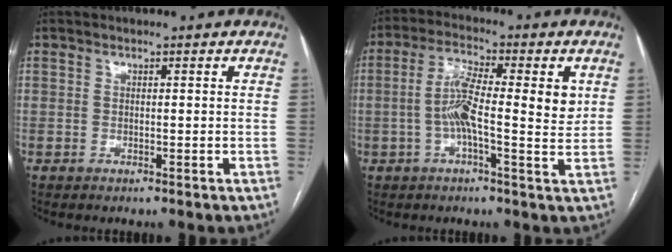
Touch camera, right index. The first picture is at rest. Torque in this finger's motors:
{"motor_torque": [0.37, -0.05, 0.59, 0.07]}